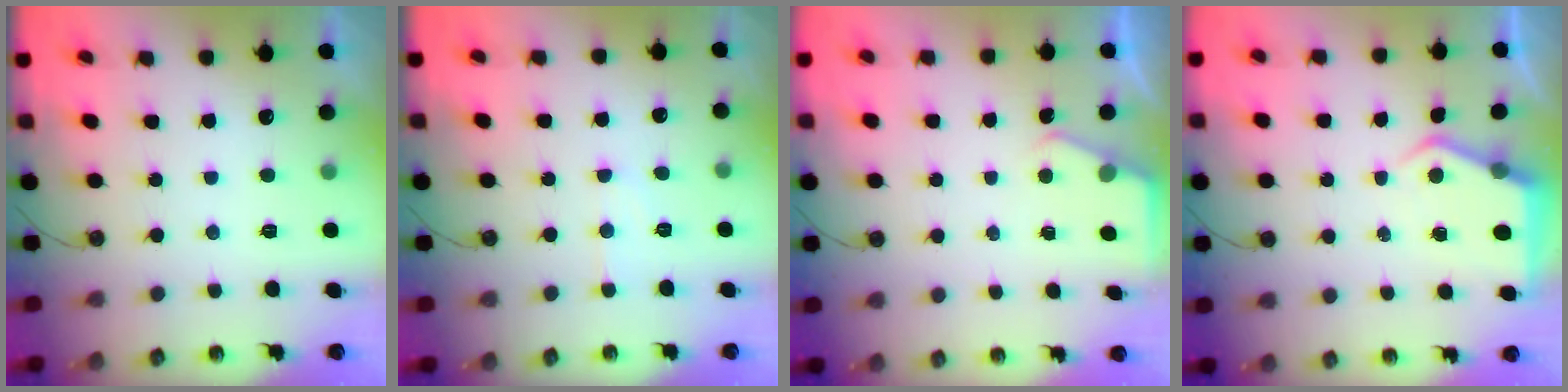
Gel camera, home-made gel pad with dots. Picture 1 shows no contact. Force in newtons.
{"total": 6.3, "press": 6.3, "slide": 0.7}
{"total": 2.3, "press": 2.3, "slide": 0.4}
{"total": 5.6, "press": 5.6, "slide": 0.8}